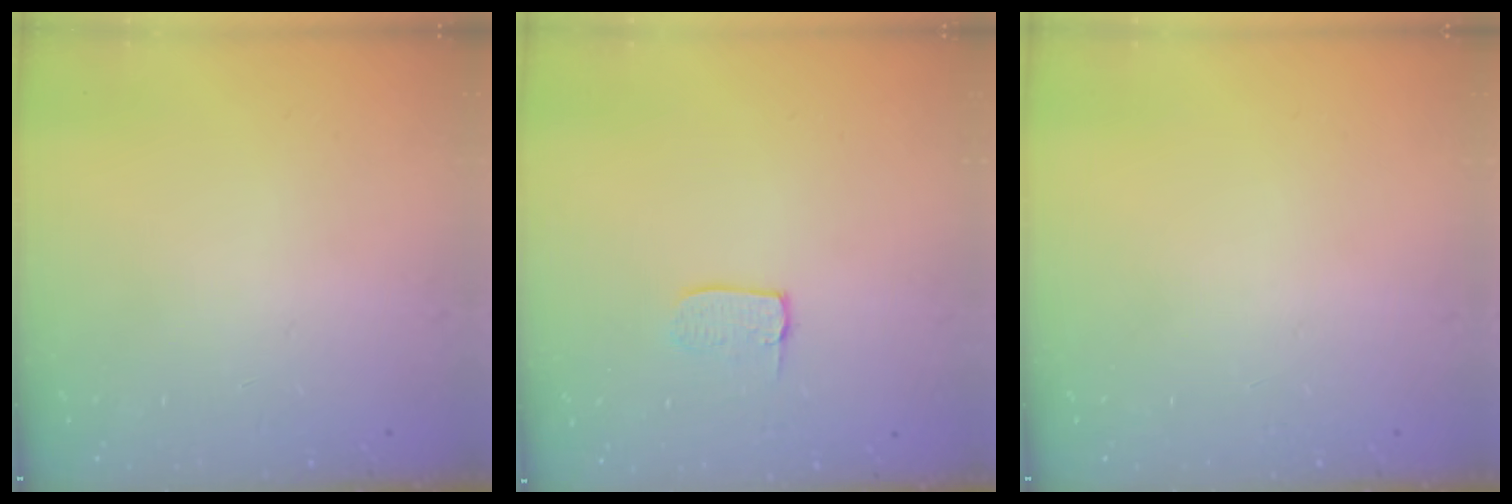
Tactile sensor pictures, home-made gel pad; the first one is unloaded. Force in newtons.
{"total": 4.9, "press": 4.8, "slide": 0.4}
{"total": 0.0}